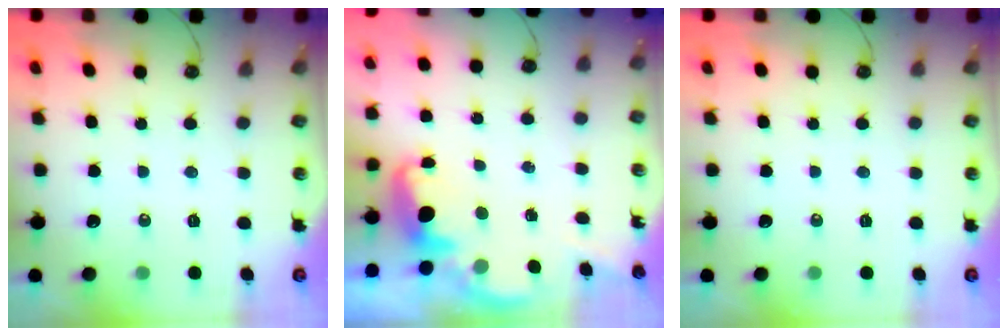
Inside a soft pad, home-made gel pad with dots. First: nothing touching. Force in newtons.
{"total": 2.6, "press": 2.5, "slide": 0.8}
{"total": 0.0}